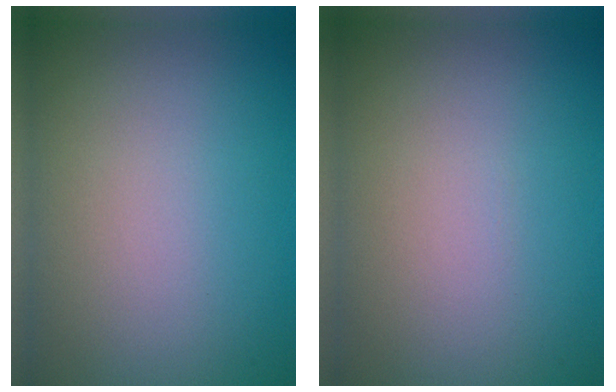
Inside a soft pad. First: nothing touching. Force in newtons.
{"total": 0.0}